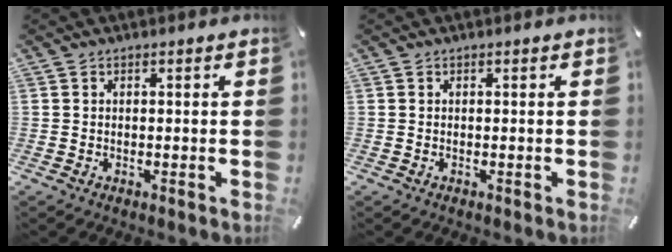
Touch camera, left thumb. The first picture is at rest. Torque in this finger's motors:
{"motor_torque": [0.00, 0.00, 0.00, 0.00, 0.00]}